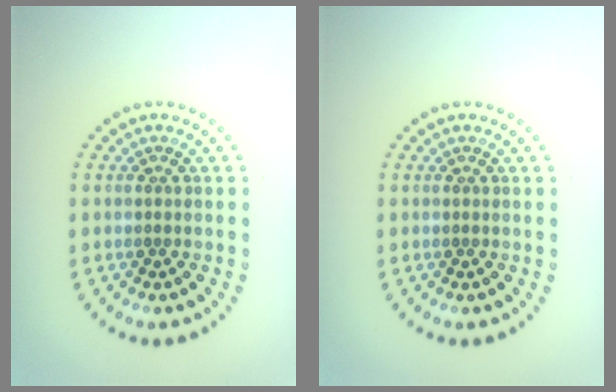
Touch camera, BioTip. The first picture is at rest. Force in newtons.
{"total": 0.0}